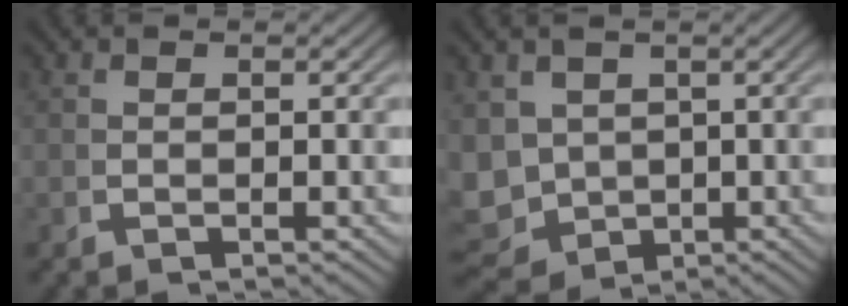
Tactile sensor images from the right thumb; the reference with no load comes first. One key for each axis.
{"total": 8.8, "fx": -1.8, "fy": 7.6, "fz": 4.1, "tx": -0.110, "ty": -0.059, "tz": -0.002}